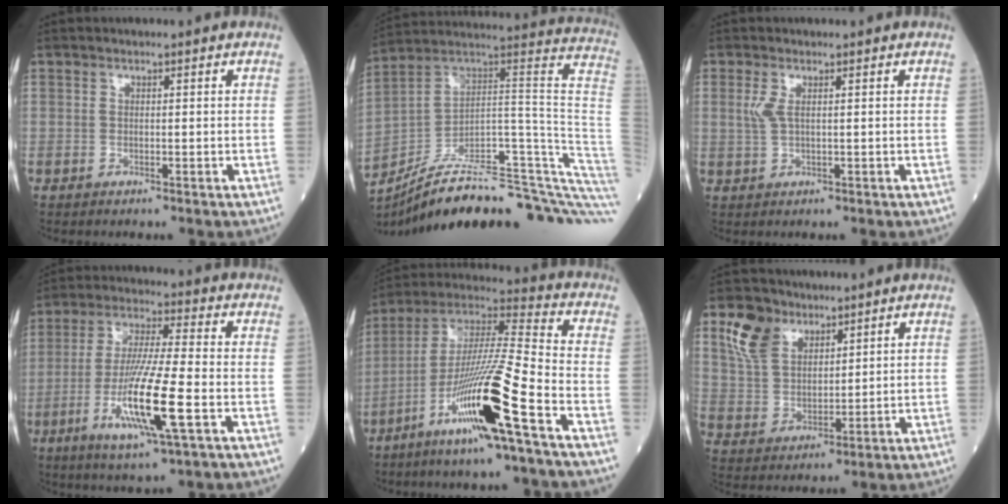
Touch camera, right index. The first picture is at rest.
{"total": 31.5, "force": [-25.8, 2.9, 17.9], "torque": [-0.143, 0.023, -0.362]}
{"total": 2.1, "force": [0.7, 0.6, 1.9], "torque": [-0.052, 0.002, 0.018]}
{"total": 13.8, "force": [-4.2, 0.5, 13.1], "torque": [-0.259, -0.020, -0.079]}
{"total": 17.9, "force": [-8.2, -0.6, 15.9], "torque": [-0.319, -0.024, -0.158]}
{"total": 8.9, "force": [5.6, 5.2, 4.5], "torque": [-0.101, 0.021, 0.117]}